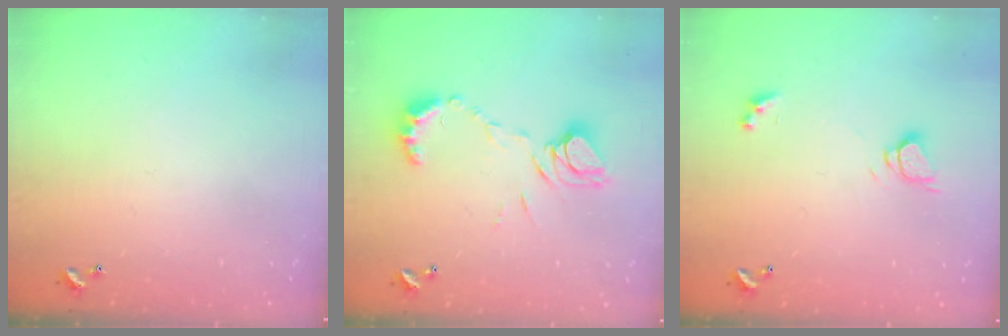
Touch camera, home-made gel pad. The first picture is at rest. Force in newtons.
{"total": 11.4, "press": 11.4, "slide": 1.0}
{"total": 3.8, "press": 3.7, "slide": 0.5}